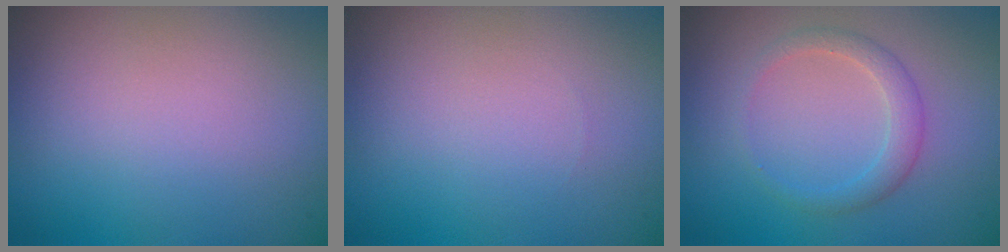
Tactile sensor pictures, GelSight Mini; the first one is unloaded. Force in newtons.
{"total": 0.0}
{"total": 2.1, "press": 2.1, "slide": 0.2}